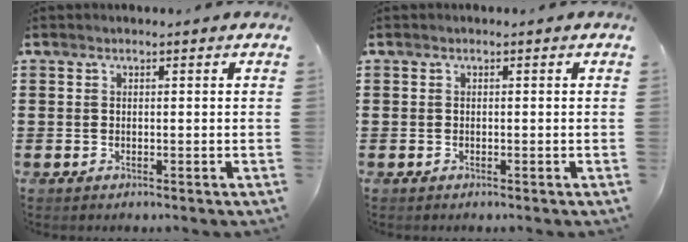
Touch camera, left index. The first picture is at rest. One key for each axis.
{"total": 0.0}